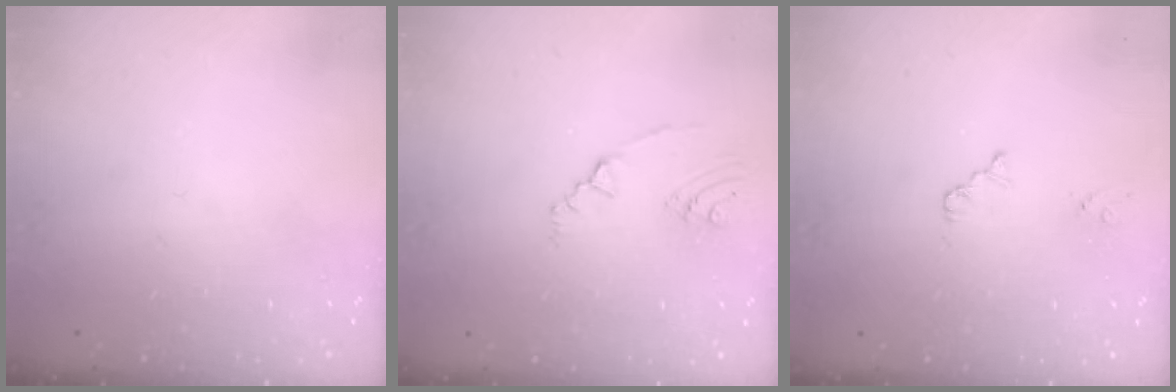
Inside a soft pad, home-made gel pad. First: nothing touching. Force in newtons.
{"total": 2.8, "press": 2.0, "slide": 2.0}
{"total": 2.5, "press": 2.5, "slide": 0.3}